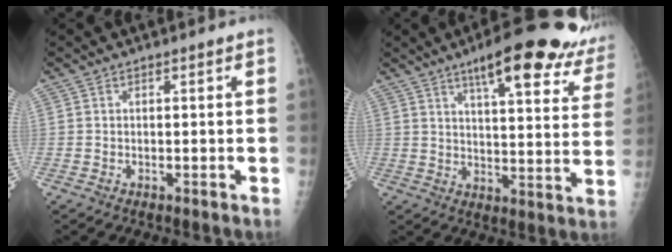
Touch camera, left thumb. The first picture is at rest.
{"total": 22.1, "force": [15.0, 5.6, 15.2], "torque": [-0.167, -0.044, 0.186]}